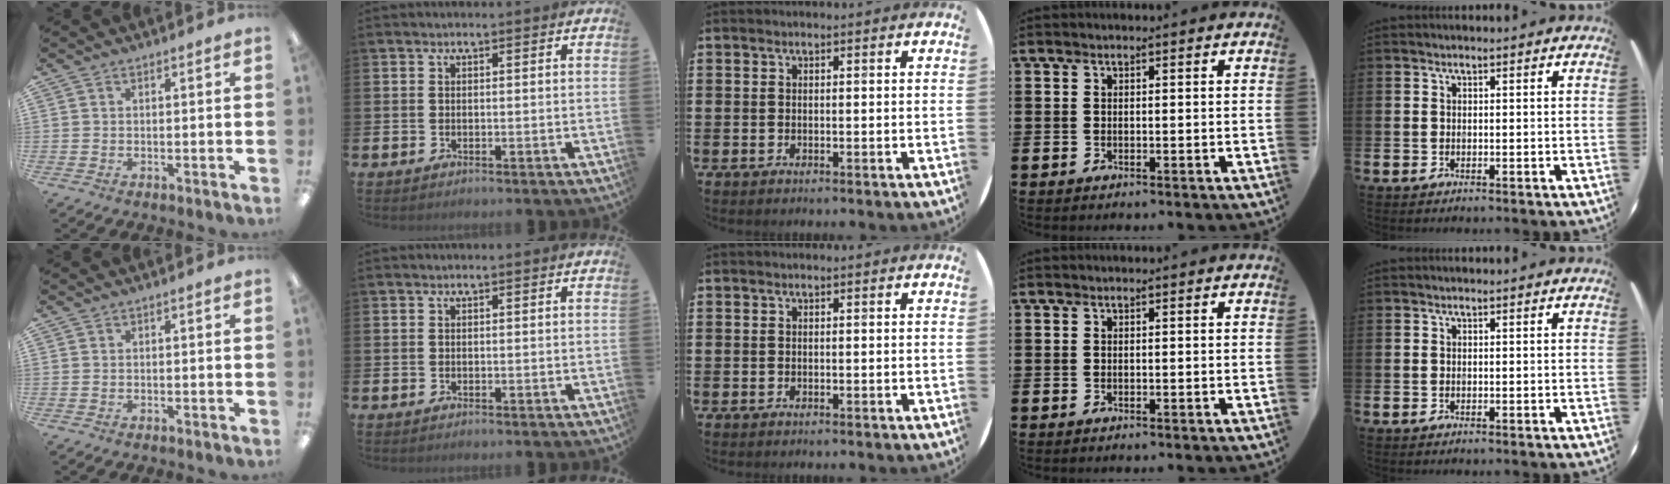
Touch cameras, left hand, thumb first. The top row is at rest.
{}